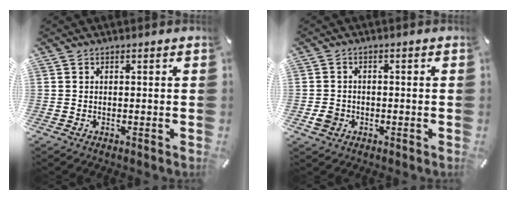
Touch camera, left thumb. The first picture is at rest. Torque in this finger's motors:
{"motor_torque": [0.39, 0.93, 0.18, -0.19, 0.13]}